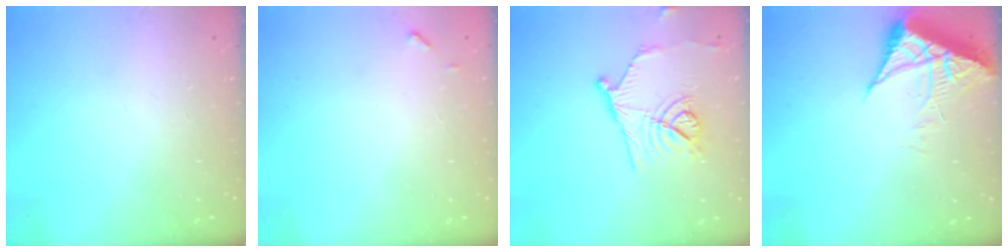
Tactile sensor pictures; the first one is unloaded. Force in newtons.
{"total": 4.6, "press": 4.6, "slide": 0.3}
{"total": 13.6, "press": 13.4, "slide": 2.4}
{"total": 6.6, "press": 6.6, "slide": 0.8}